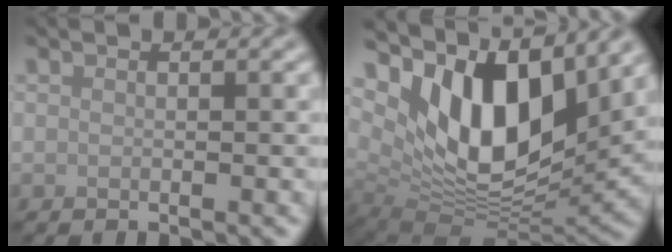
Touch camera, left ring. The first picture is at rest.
{"total": 12.3, "force": [5.4, 6.1, 9.2], "torque": [-0.157, -0.011, 0.099]}